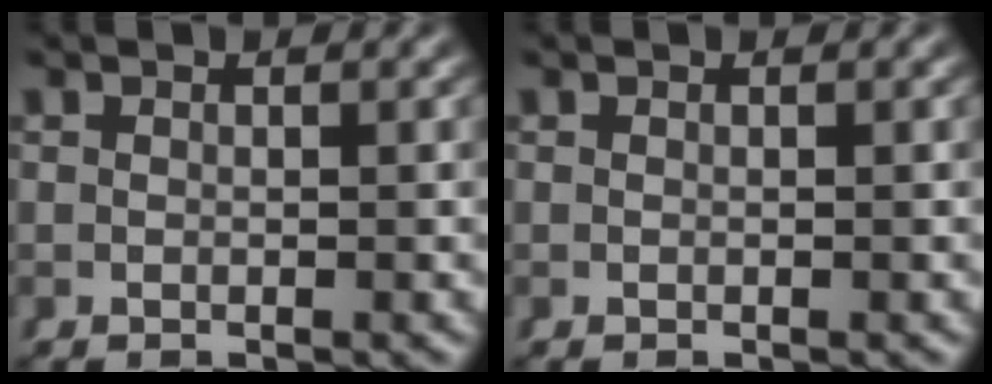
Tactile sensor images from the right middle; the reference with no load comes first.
{"total": 0.0}